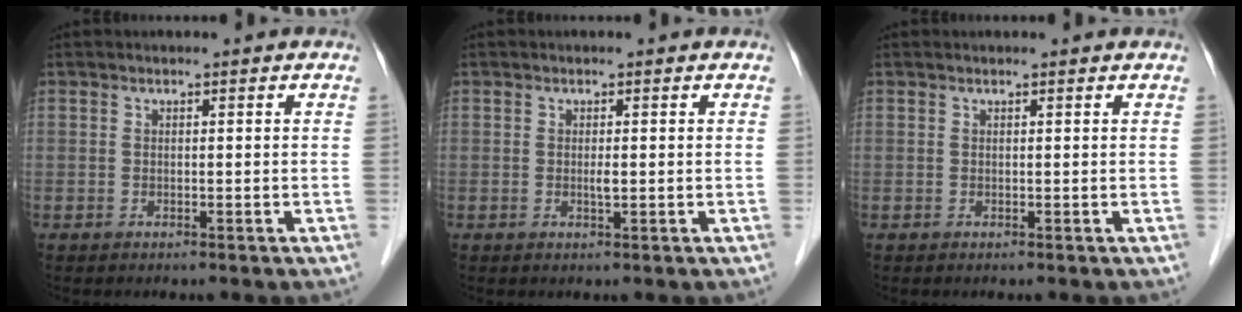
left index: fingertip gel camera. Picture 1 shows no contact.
{"total": 0.9, "force": [0.0, 0.1, 0.9], "torque": [-0.018, -0.002, 0.001]}
{"total": 0.7, "force": [0.7, 0.0, 0.1], "torque": [-0.008, 0.003, 0.009]}